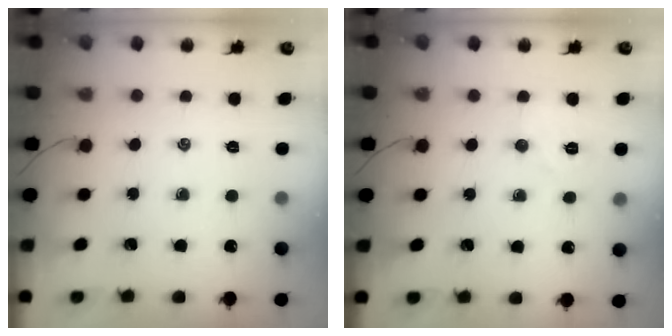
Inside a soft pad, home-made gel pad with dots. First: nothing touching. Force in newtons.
{"total": 6.0, "press": 5.9, "slide": 1.2}